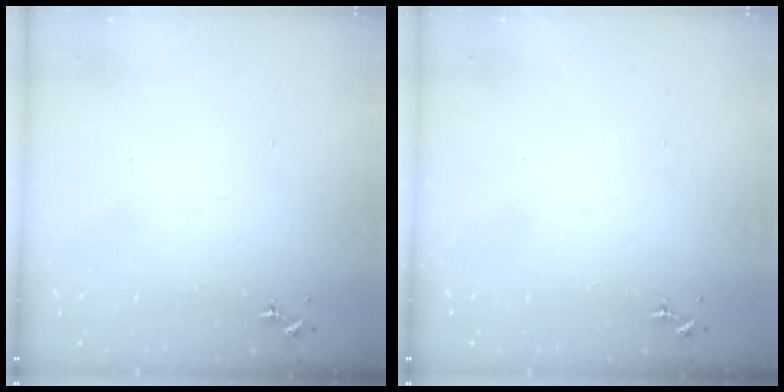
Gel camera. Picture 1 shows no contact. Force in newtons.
{"total": 0.0}